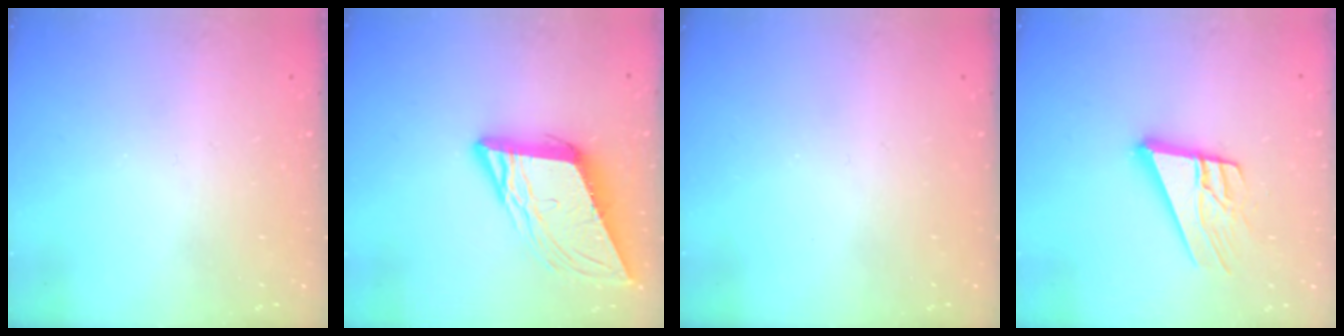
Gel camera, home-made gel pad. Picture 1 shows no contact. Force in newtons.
{"total": 11.6, "press": 11.2, "slide": 2.9}
{"total": 0.0}
{"total": 14.1, "press": 13.9, "slide": 2.4}